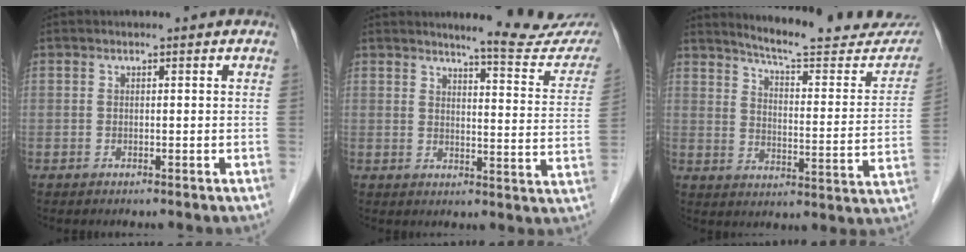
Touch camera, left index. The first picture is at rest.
{"total": 12.8, "force": [12.0, 0.1, 4.6], "torque": [-0.048, -0.058, 0.127]}
{"total": 20.2, "force": [18.9, 2.1, 6.9], "torque": [-0.088, -0.074, 0.234]}